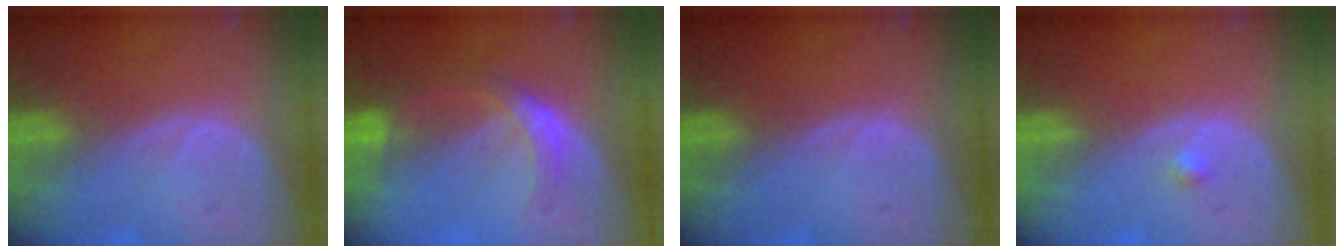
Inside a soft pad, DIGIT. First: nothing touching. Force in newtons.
{"total": 5.3, "press": 5.0, "slide": 1.9}
{"total": 0.0}
{"total": 0.8, "press": 0.8, "slide": 0.2}